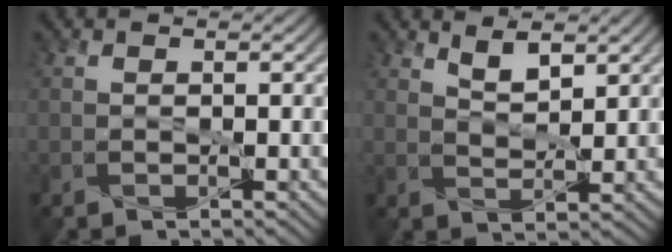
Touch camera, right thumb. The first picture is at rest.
{"total": 3.6, "force": [2.4, 1.3, 2.4], "torque": [-0.054, -0.004, 0.049]}